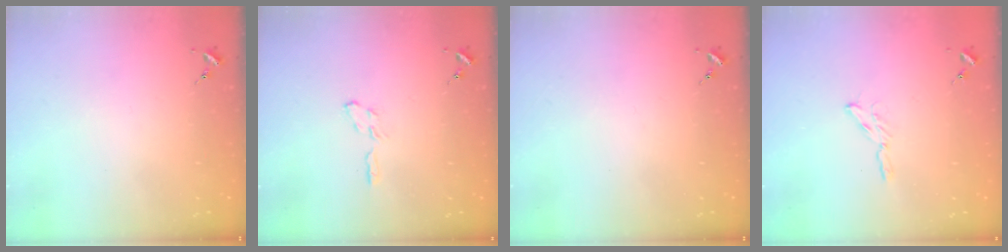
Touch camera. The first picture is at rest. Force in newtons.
{"total": 4.5, "press": 4.5, "slide": 0.5}
{"total": 0.0}
{"total": 2.9, "press": 2.9, "slide": 0.3}